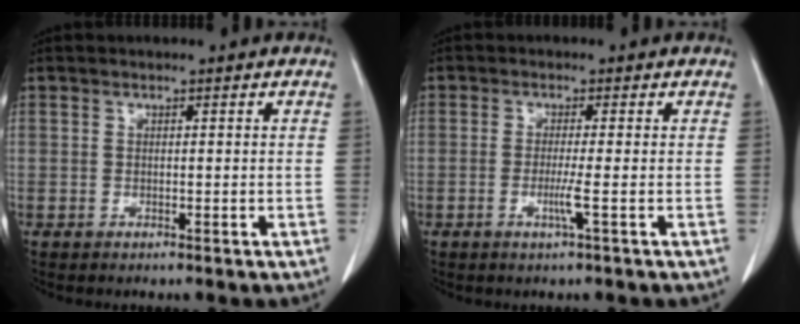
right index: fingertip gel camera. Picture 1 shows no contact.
{"total": 2.6, "force": [-0.8, -0.7, 2.3], "torque": [-0.048, -0.005, -0.017]}